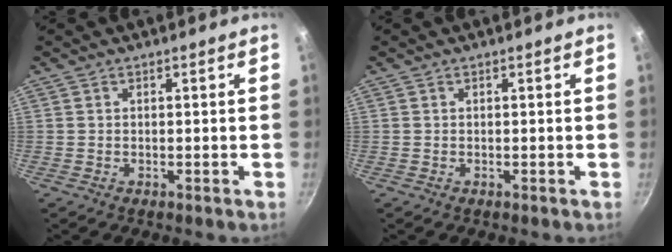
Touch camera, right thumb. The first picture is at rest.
{"total": 0.0}